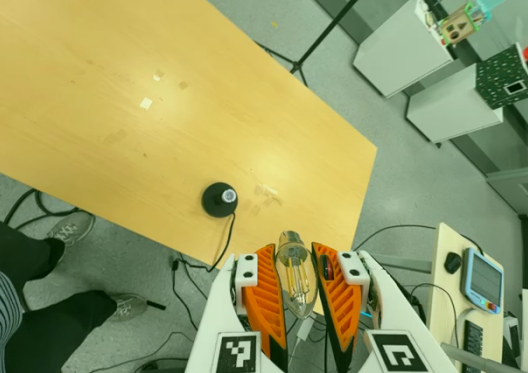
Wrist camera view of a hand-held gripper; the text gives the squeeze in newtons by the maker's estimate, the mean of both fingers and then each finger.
{"total": 20.5, "left": 21.8, "right": 19.2}